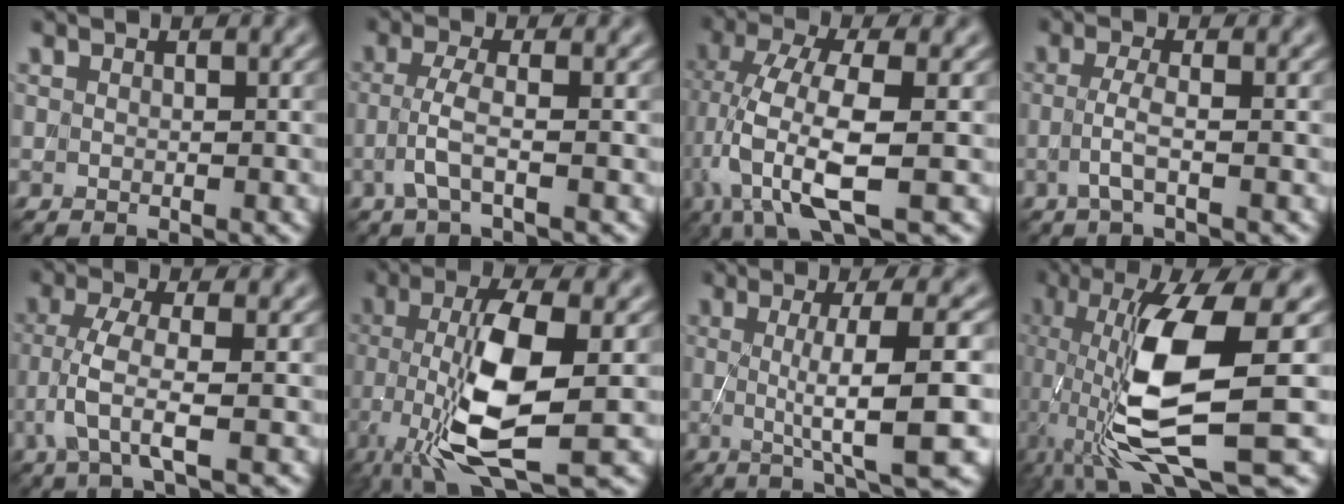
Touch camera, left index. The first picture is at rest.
{"total": 2.2, "force": [-0.9, 0.2, 2.0], "torque": [-0.048, 0.008, -0.024]}
{"total": 8.4, "force": [-1.8, 2.5, 7.8], "torque": [-0.168, 0.000, -0.037]}
{"total": 2.0, "force": [-0.5, 0.4, 1.9], "torque": [-0.041, 0.002, -0.015]}
{"total": 3.6, "force": [-1.2, 0.6, 3.4], "torque": [-0.074, 0.006, -0.025]}
{"total": 9.6, "force": [-2.3, 2.7, 8.9], "torque": [-0.177, -0.005, -0.044]}
{"total": 8.5, "force": [0.0, 1.8, 8.3], "torque": [-0.110, 0.004, 0.001]}
{"total": 12.0, "force": [-1.4, 3.3, 11.5], "torque": [-0.213, -0.019, -0.021]}